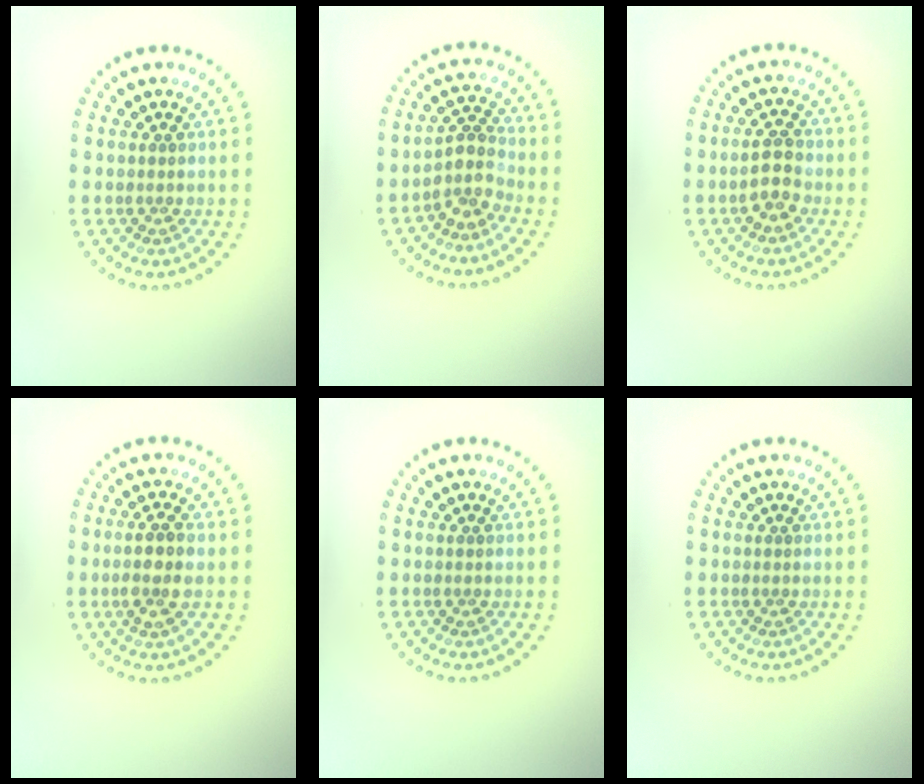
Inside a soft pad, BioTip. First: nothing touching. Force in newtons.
{"total": 2.8, "press": 2.1, "slide": 1.8}
{"total": 2.8, "press": 2.8, "slide": 0.3}
{"total": 2.8, "press": 2.6, "slide": 1.1}
{"total": 0.0}
{"total": 0.0}